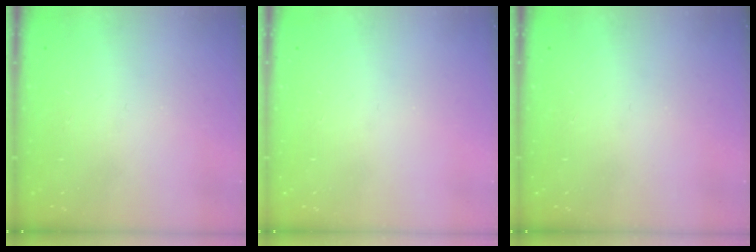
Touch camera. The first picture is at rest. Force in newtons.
{"total": 0.0}
{"total": 0.0}